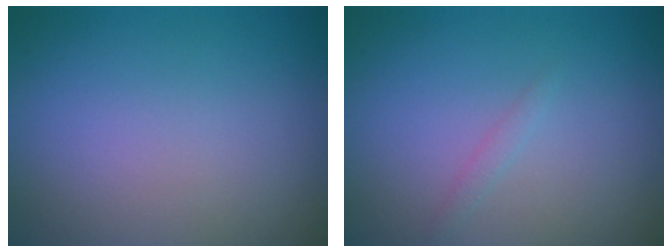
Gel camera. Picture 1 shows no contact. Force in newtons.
{"total": 0.6, "press": 0.6, "slide": 0.0}